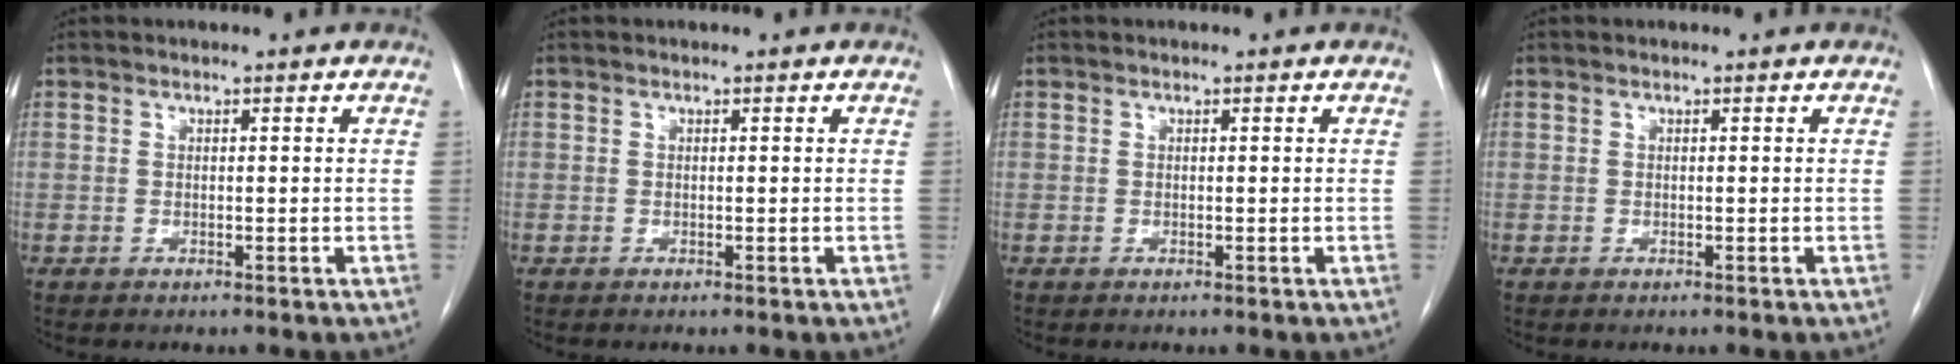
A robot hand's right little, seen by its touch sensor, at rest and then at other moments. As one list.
[{"total": 0.0}, {"total": 0.0}, {"total": 0.0}]